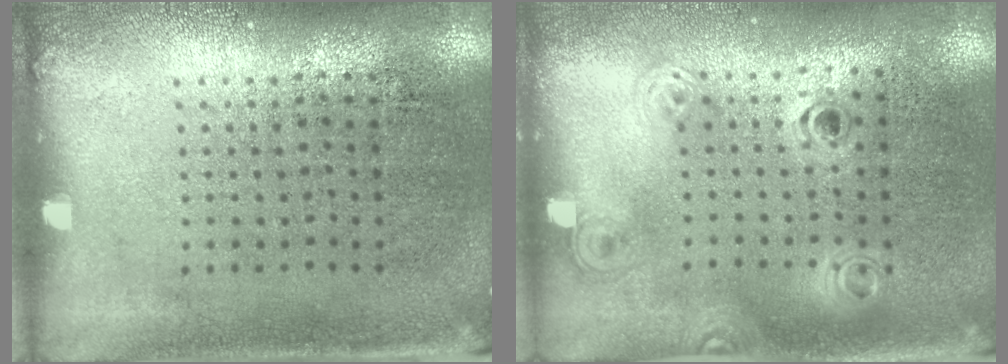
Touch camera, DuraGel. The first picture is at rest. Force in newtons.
{"total": 1.2, "press": 1.0, "slide": 0.7}